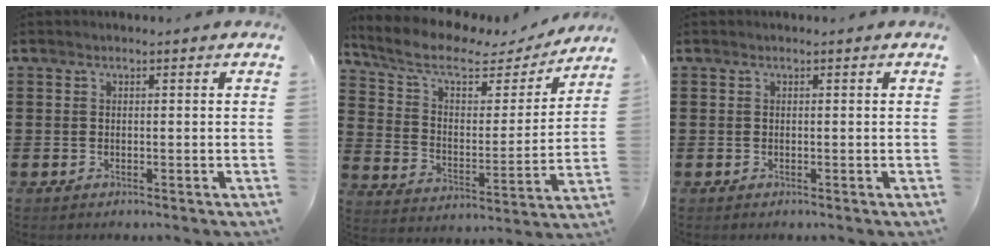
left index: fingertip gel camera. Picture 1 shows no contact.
{"total": 8.2, "force": [6.1, 3.0, 4.5], "torque": [-0.113, -0.031, 0.103]}
{"total": 0.0}